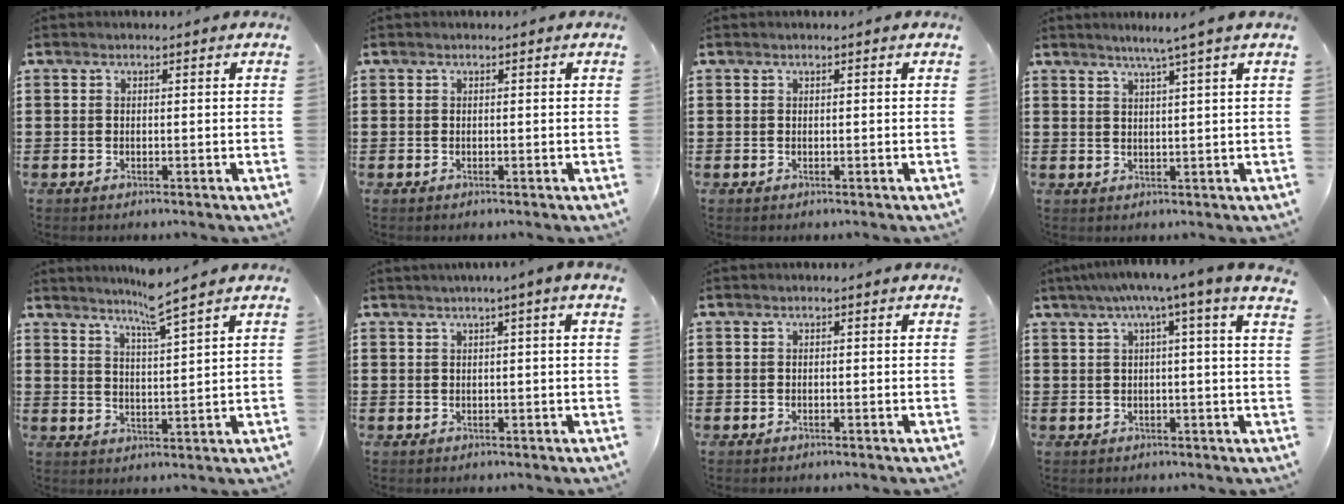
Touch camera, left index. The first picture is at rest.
{"total": 0.0}
{"total": 0.0}
{"total": 3.3, "force": [2.4, -1.0, 2.1], "torque": [-0.043, -0.006, 0.038]}
{"total": 5.5, "force": [4.6, -0.9, 3.0], "torque": [-0.072, -0.016, 0.077]}
{"total": 1.0, "force": [0.3, -0.2, 0.9], "torque": [-0.017, -0.002, 0.004]}
{"total": 0.0}
{"total": 4.1, "force": [2.0, -0.5, 3.6], "torque": [-0.075, -0.003, 0.028]}